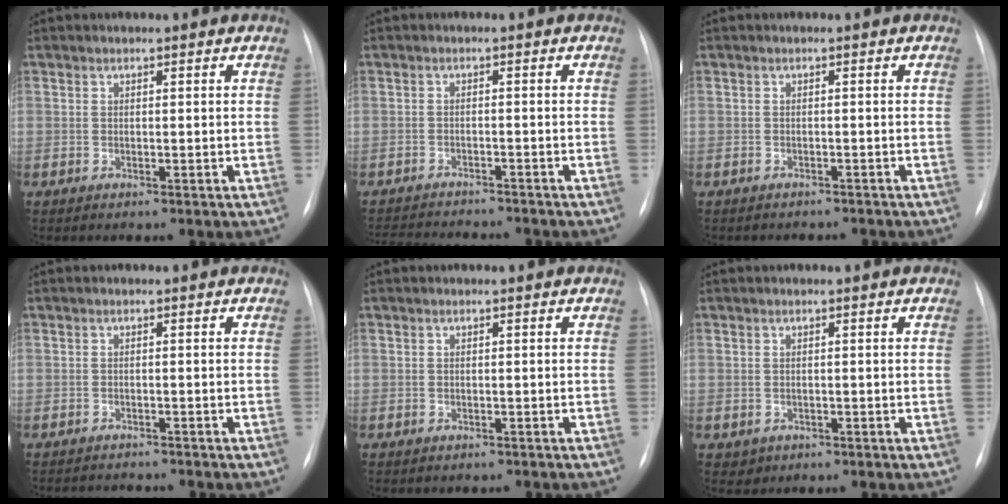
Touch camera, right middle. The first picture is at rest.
{"total": 10.9, "force": [-10.2, 1.5, 3.3], "torque": [-0.056, -0.002, -0.140]}
{"total": 4.2, "force": [-3.8, 1.7, 0.4], "torque": [0.000, 0.002, -0.045]}
{"total": 4.4, "force": [-4.3, 0.3, 0.6], "torque": [-0.002, -0.006, -0.059]}
{"total": 2.0, "force": [-1.7, 1.1, 0.2], "torque": [-0.004, 0.001, -0.022]}
{"total": 1.4, "force": [-0.6, 1.3, 0.1], "torque": [-0.001, 0.004, -0.004]}